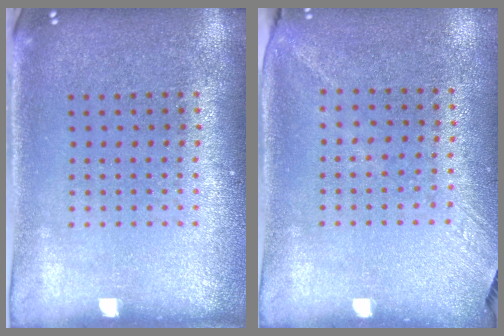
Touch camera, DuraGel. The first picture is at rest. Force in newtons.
{"total": 1.2, "press": 0.9, "slide": 0.9}